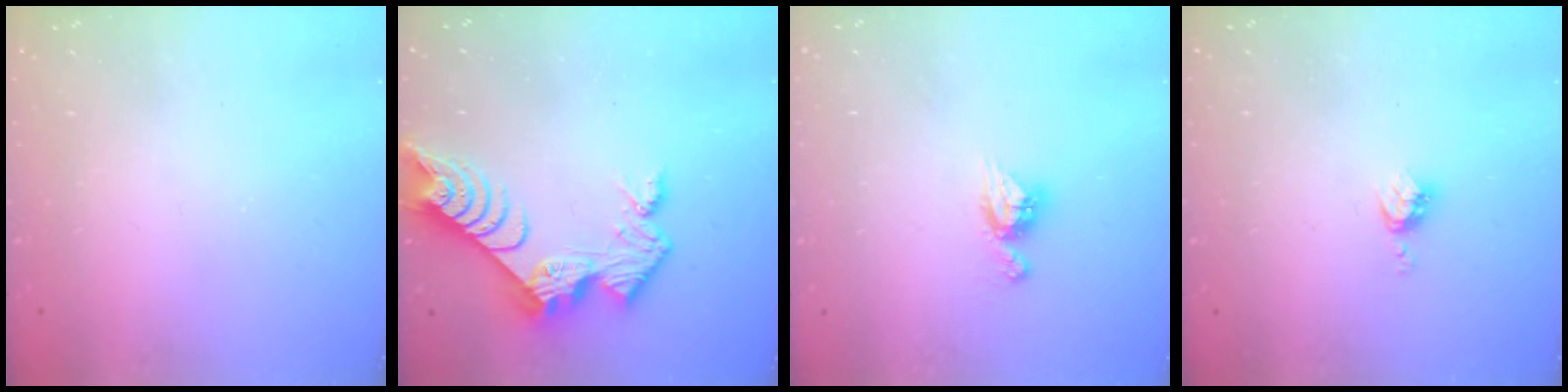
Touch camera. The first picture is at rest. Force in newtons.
{"total": 10.6, "press": 10.5, "slide": 0.9}
{"total": 6.9, "press": 6.9, "slide": 0.5}
{"total": 3.4, "press": 3.4, "slide": 0.4}